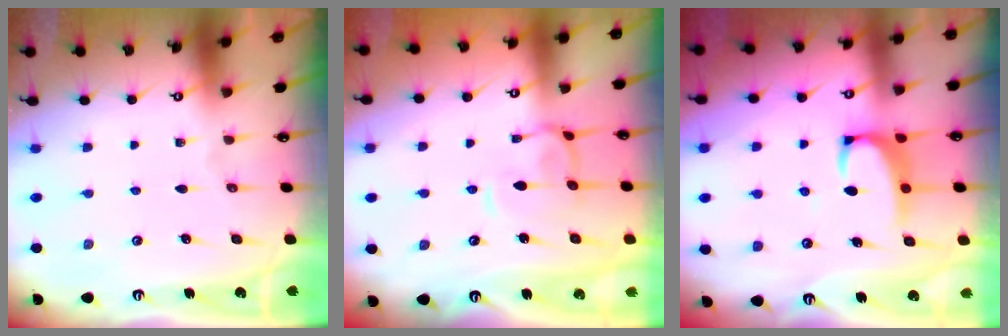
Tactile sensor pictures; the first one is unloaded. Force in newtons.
{"total": 2.2, "press": 2.0, "slide": 0.7}
{"total": 3.6, "press": 3.5, "slide": 0.7}